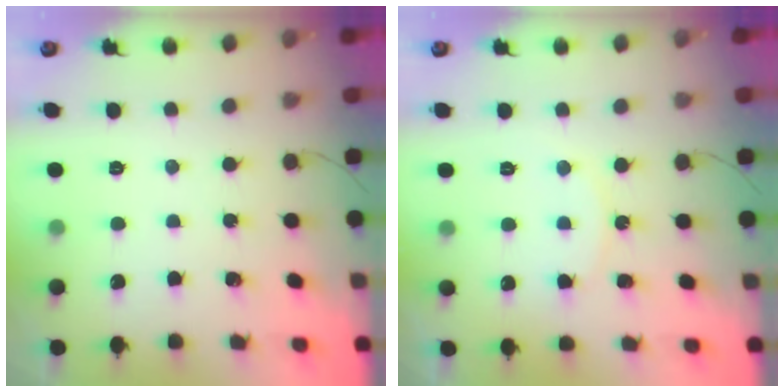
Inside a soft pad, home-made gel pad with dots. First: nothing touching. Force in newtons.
{"total": 6.5, "press": 6.5, "slide": 0.4}